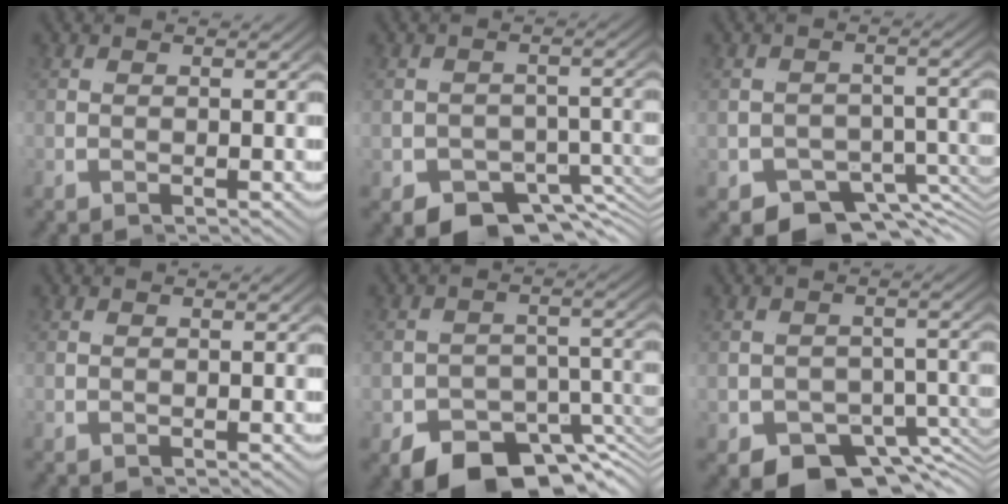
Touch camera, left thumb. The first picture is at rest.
{"total": 5.8, "force": [-2.3, 4.2, 3.3], "torque": [-0.056, -0.028, -0.032]}
{"total": 5.9, "force": [-2.7, 4.2, 3.2], "torque": [-0.052, -0.034, -0.035]}
{"total": 0.0}
{"total": 7.7, "force": [-4.9, 4.4, 4.0], "torque": [-0.070, -0.028, -0.069]}
{"total": 6.4, "force": [-2.8, 4.3, 3.8], "torque": [-0.061, -0.030, -0.041]}